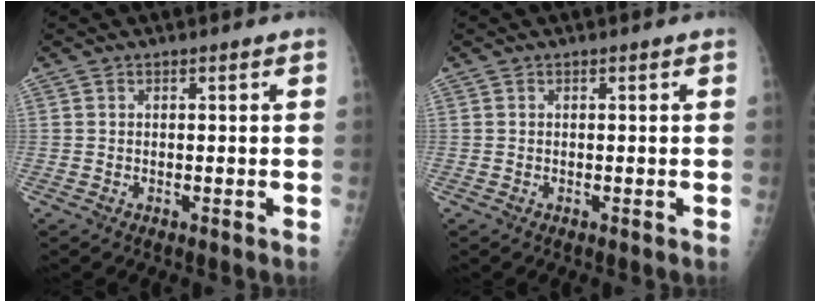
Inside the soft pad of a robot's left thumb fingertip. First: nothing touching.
{"total": 0.0}